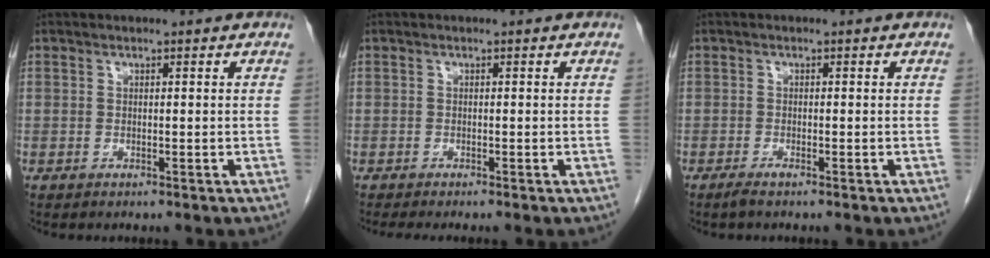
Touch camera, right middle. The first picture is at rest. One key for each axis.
{"total": 1.9, "fx": -1.6, "fy": -0.2, "fz": 1.0, "tx": -0.013, "ty": -0.002, "tz": -0.024}
{"total": 1.3, "fx": -1.0, "fy": 0.0, "fz": 0.8, "tx": -0.023, "ty": -0.004, "tz": -0.020}